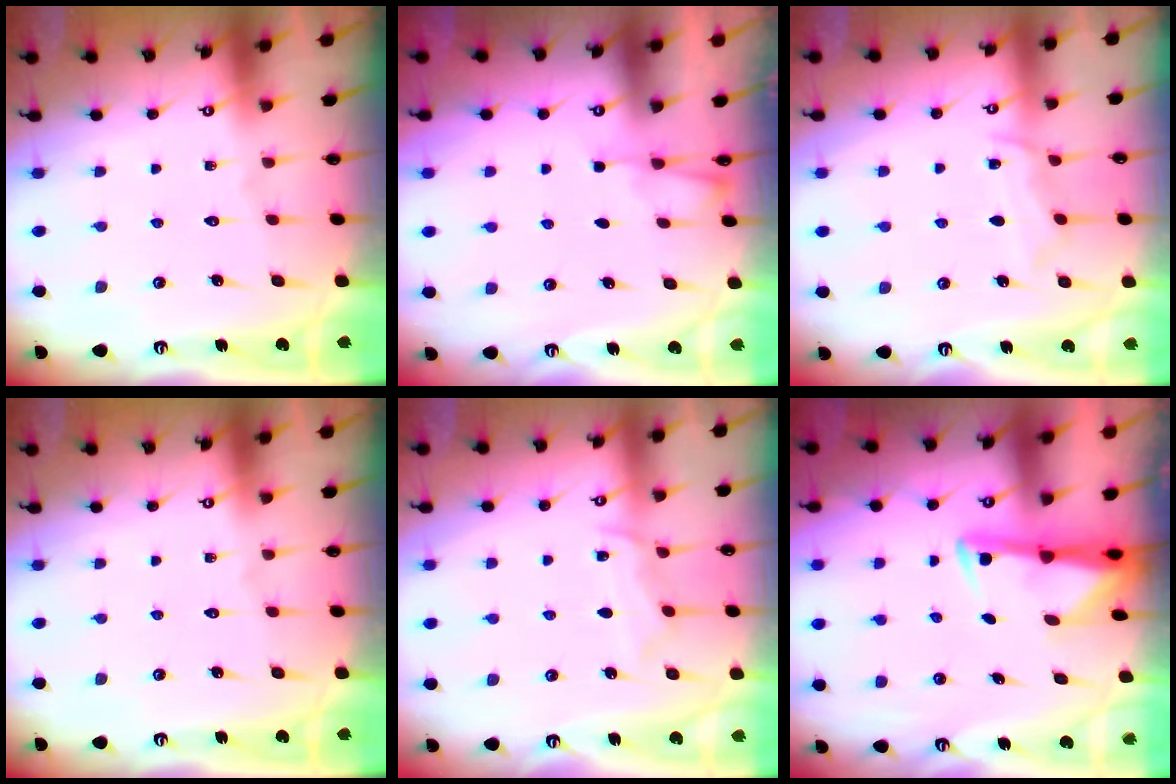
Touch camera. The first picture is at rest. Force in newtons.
{"total": 2.4, "press": 2.4, "slide": 0.4}
{"total": 6.4, "press": 6.4, "slide": 0.7}
{"total": 0.0}
{"total": 6.4, "press": 6.4, "slide": 0.7}
{"total": 3.1, "press": 3.0, "slide": 0.5}